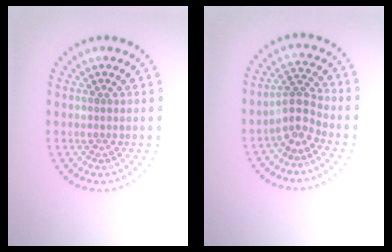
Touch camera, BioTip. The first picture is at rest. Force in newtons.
{"total": 2.9, "press": 2.0, "slide": 2.0}